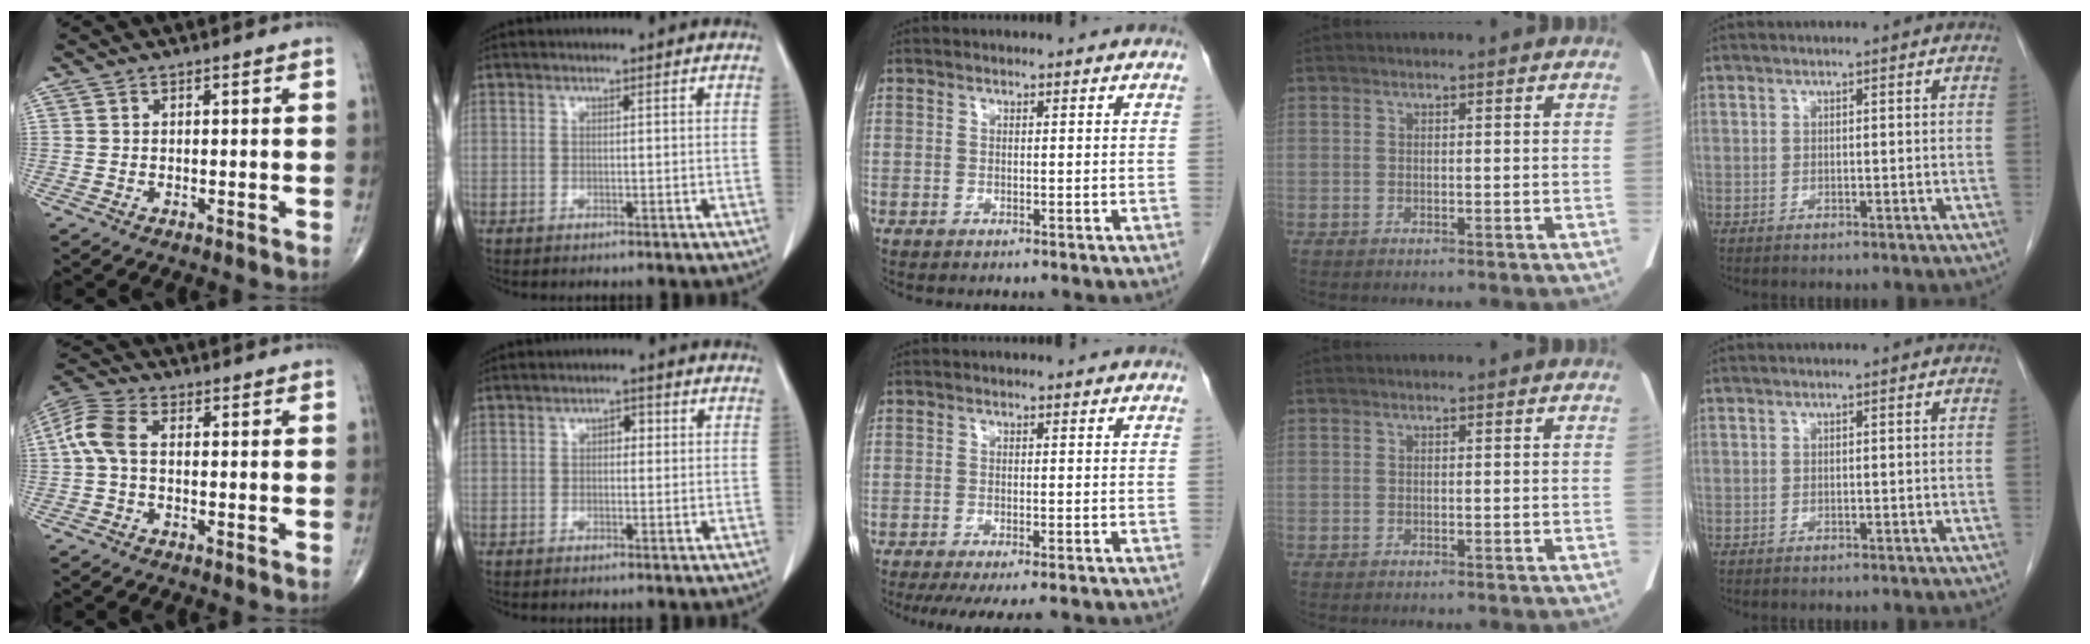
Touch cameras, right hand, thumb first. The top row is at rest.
{"thumb": {"total": 6.4, "force": [0.0, 3.6, 5.3], "torque": [-0.127, 0.020, -0.009]}, "index": {"total": 1.8, "force": [0.3, 1.1, 1.4], "torque": [-0.017, 0.009, 0.002]}, "middle": {"total": 8.9, "force": [-7.5, 1.2, 4.7], "torque": [-0.057, -0.015, -0.104]}}